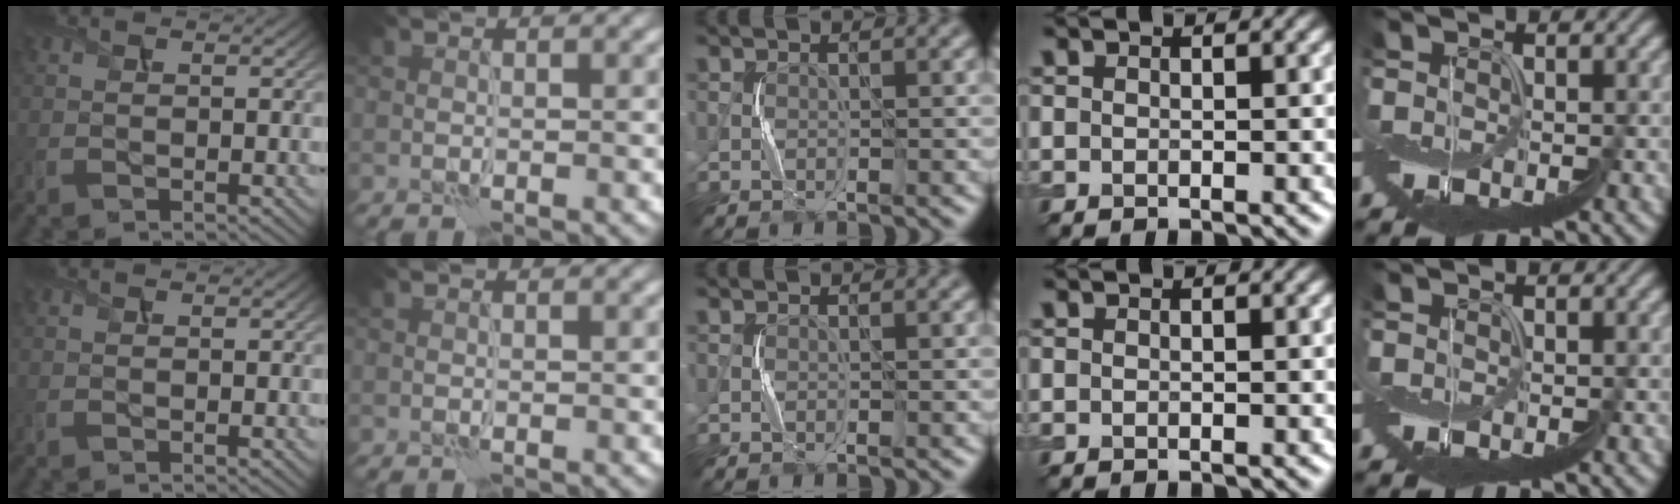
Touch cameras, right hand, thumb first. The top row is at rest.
{}